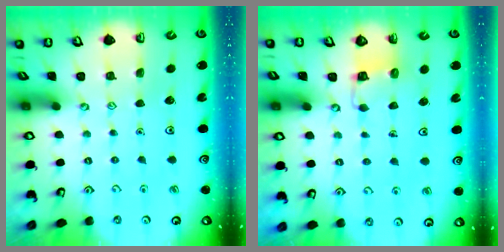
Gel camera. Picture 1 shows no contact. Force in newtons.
{"total": 3.3, "press": 3.3, "slide": 0.3}